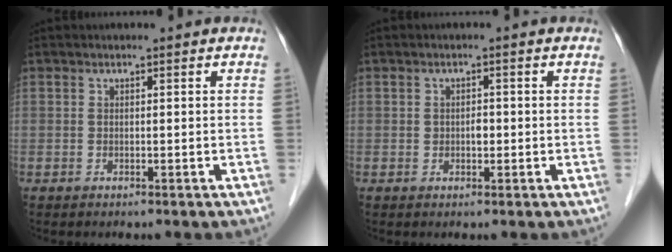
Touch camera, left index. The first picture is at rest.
{"total": 1.4, "force": [-0.2, 0.9, 1.0], "torque": [-0.017, 0.002, -0.002]}